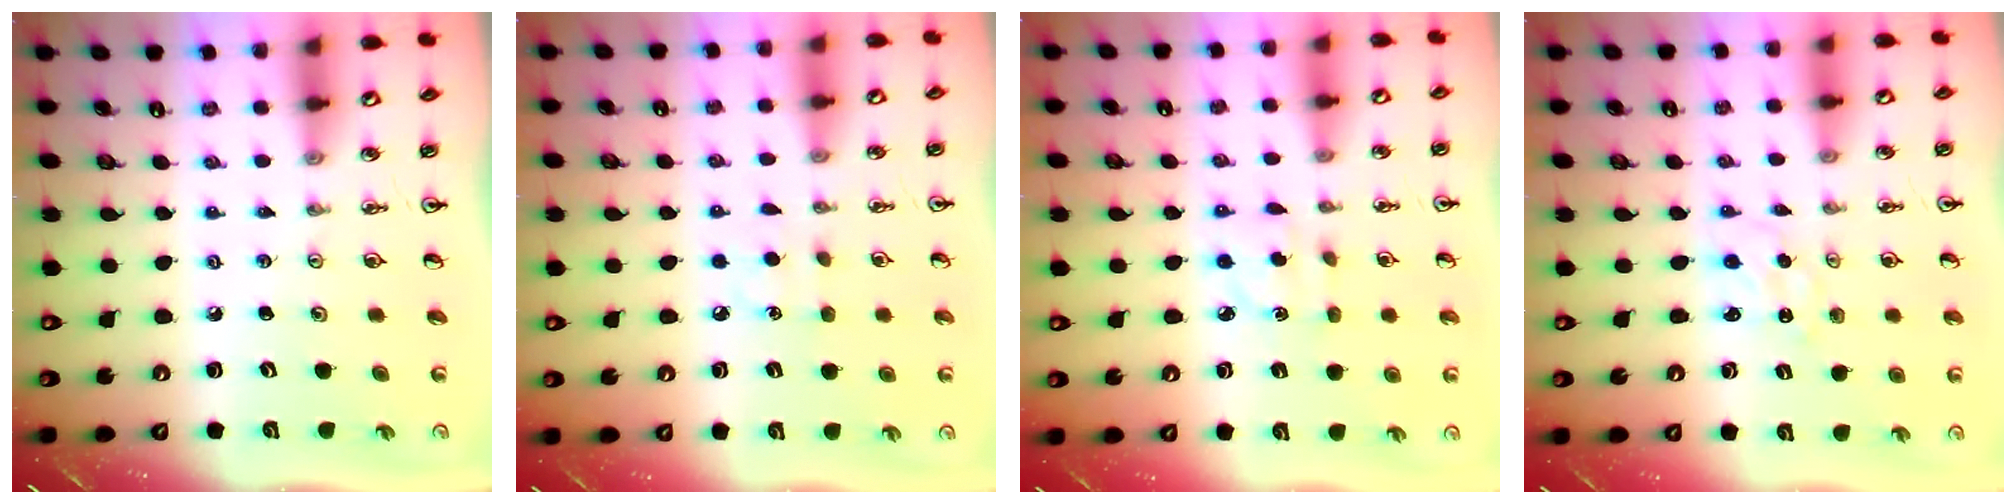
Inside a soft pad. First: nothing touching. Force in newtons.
{"total": 5.2, "press": 5.1, "slide": 0.6}
{"total": 2.3, "press": 2.3, "slide": 0.2}
{"total": 0.0}